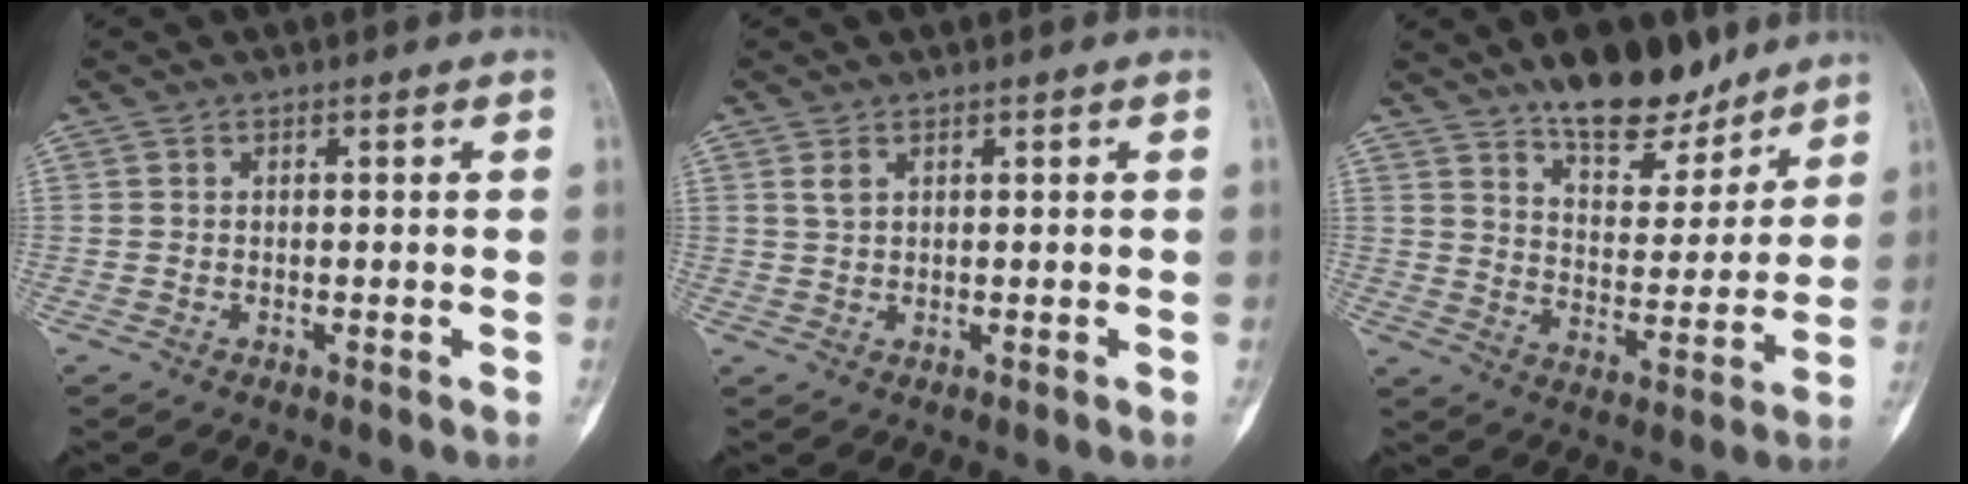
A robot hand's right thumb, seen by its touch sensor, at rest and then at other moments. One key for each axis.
{"total": 1.7, "fx": 0.9, "fy": 0.9, "fz": 1.1, "tx": -0.022, "ty": 0.002, "tz": 0.023}
{"total": 13.7, "fx": 10.7, "fy": 5.6, "fz": 6.5, "tx": -0.057, "ty": -0.076, "tz": 0.174}